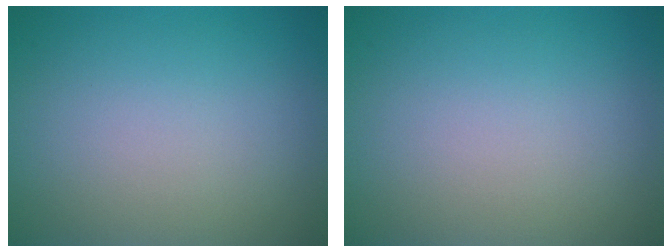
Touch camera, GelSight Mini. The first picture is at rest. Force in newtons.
{"total": 0.0}